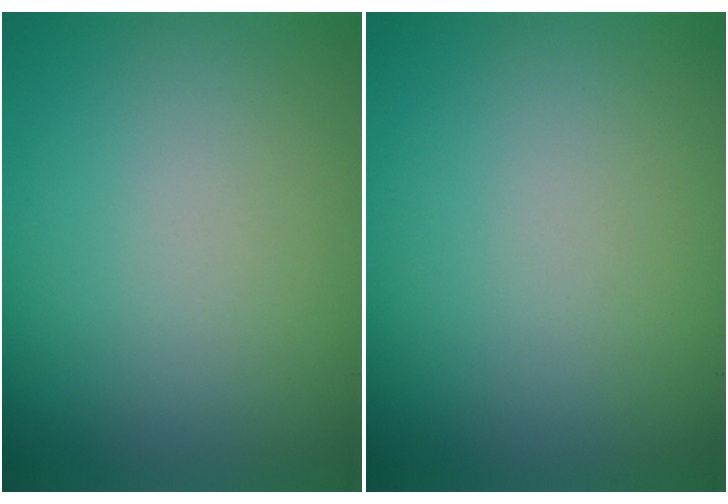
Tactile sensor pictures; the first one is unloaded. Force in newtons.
{"total": 0.0}